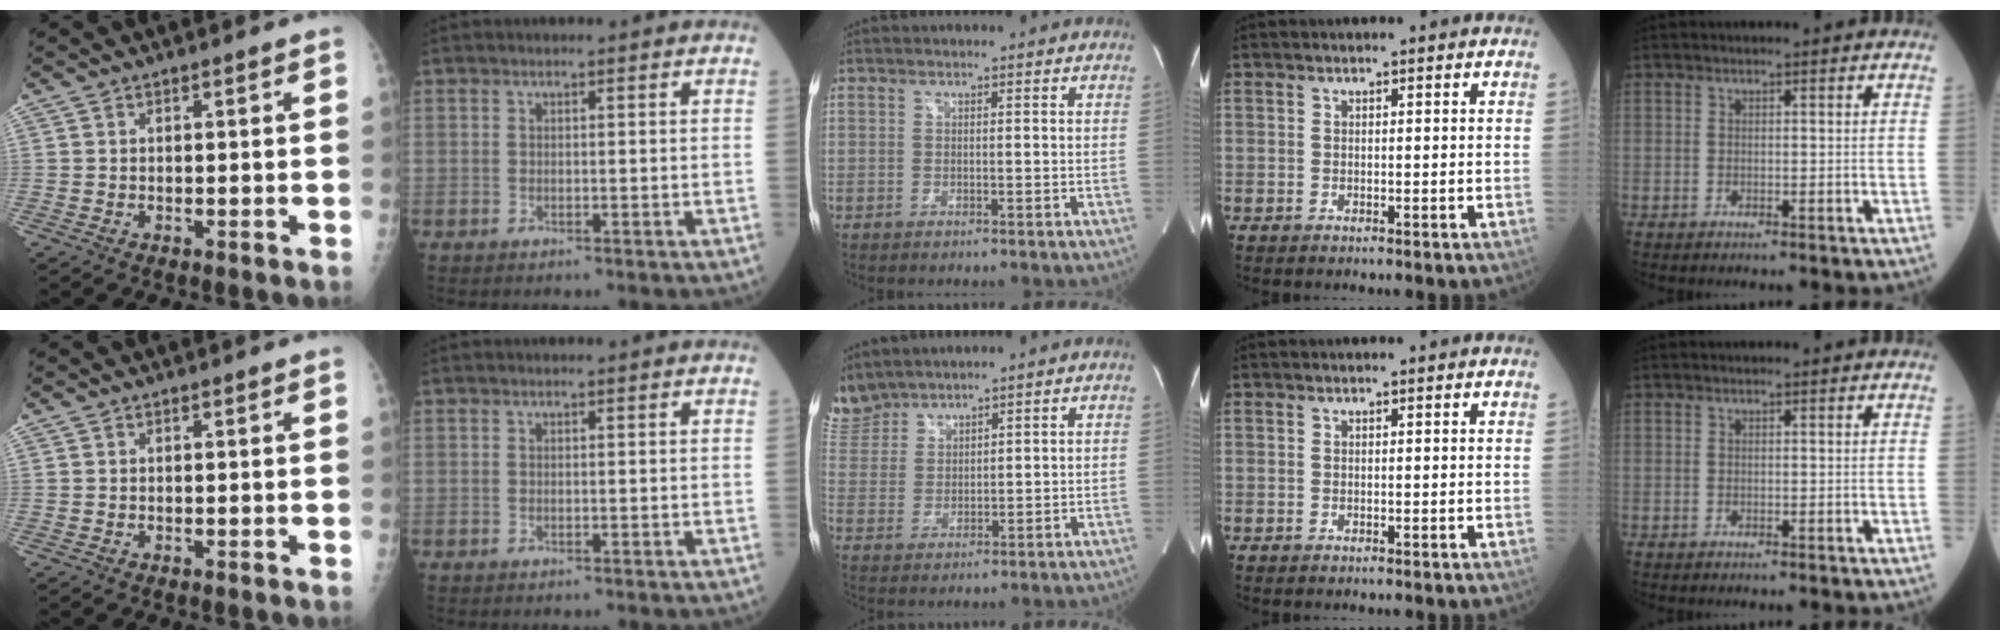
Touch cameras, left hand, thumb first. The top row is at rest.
{"middle": {"total": 7.1, "force": [6.9, 1.7, 0.3], "torque": [-0.020, 0.012, 0.156]}}